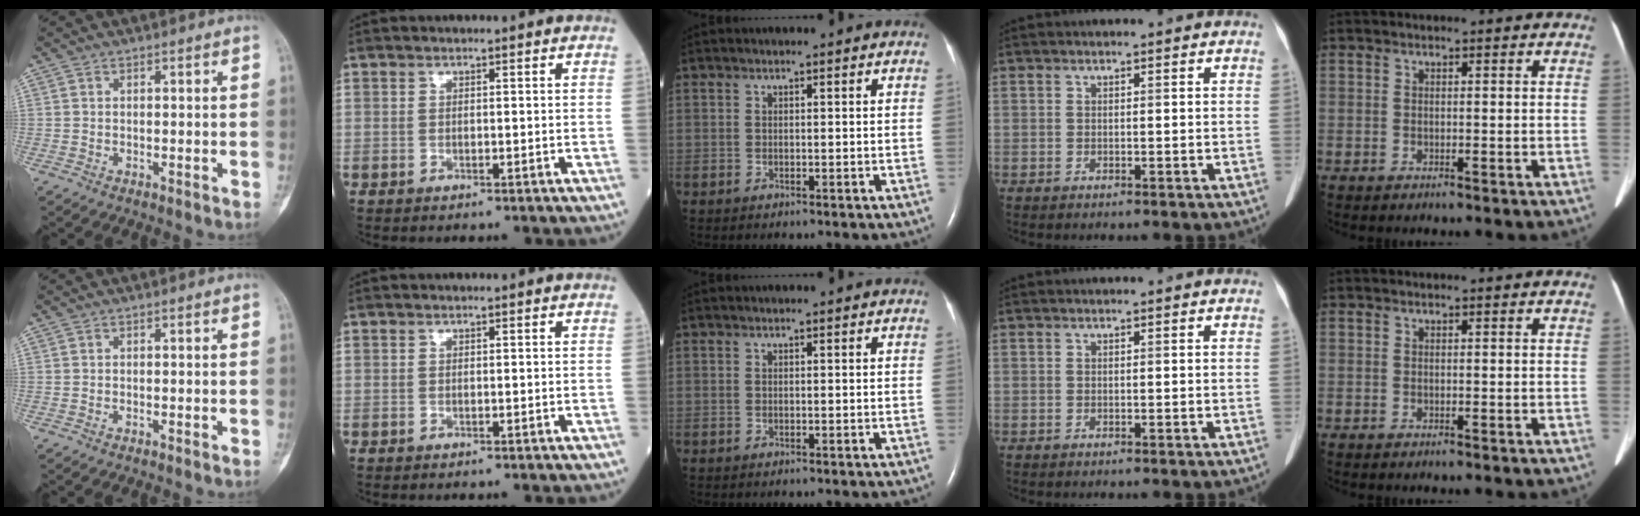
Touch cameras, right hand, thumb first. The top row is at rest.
{}